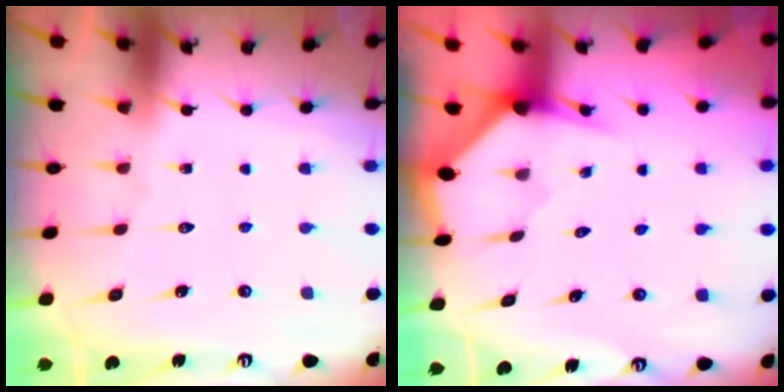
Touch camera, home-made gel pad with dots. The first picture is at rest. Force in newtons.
{"total": 2.9, "press": 2.9, "slide": 0.2}